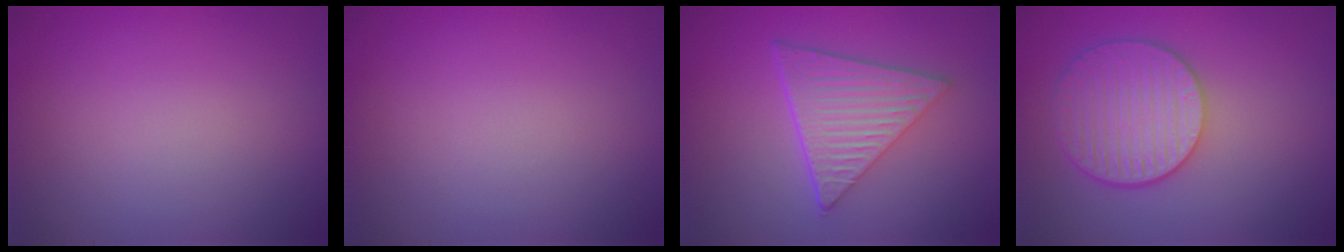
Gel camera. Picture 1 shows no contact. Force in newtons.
{"total": 0.0}
{"total": 6.2, "press": 4.4, "slide": 4.4}
{"total": 4.9, "press": 4.4, "slide": 2.1}